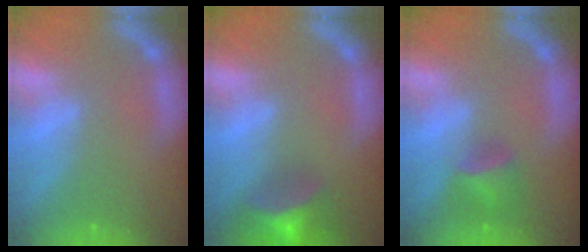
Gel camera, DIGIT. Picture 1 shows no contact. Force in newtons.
{"total": 8.0}
{"total": 3.4}